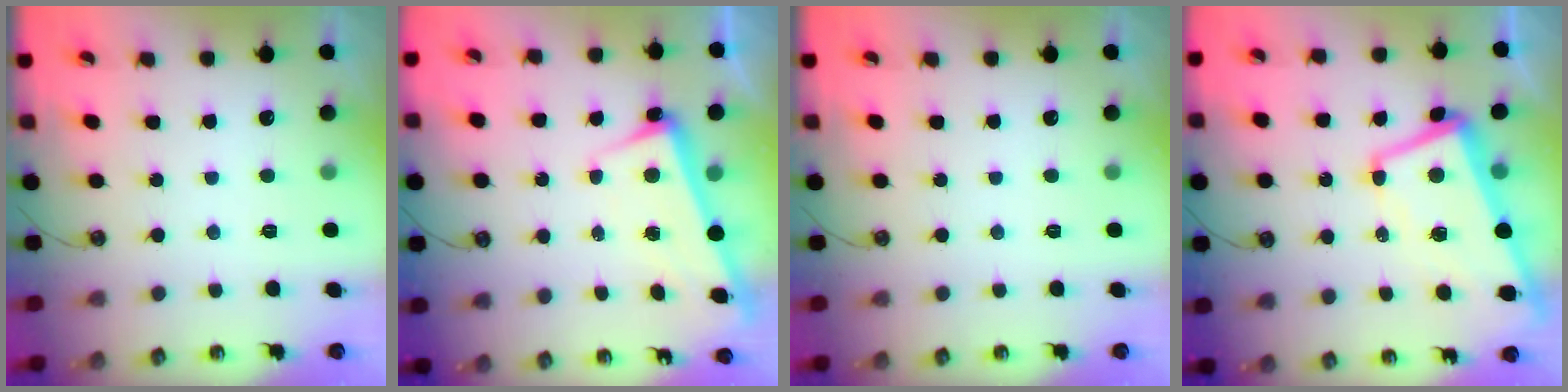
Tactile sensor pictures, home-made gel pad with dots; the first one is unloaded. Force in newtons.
{"total": 2.6, "press": 2.4, "slide": 1.1}
{"total": 0.0}
{"total": 2.3, "press": 2.0, "slide": 1.0}